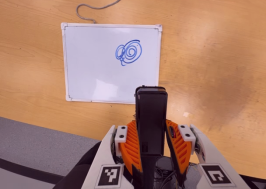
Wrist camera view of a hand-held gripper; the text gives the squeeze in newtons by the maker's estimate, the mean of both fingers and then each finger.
{"total": 5.1, "left": 3.4, "right": 6.7}